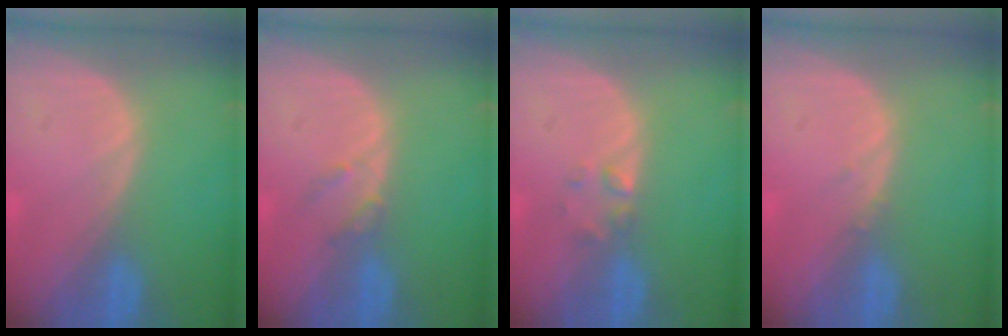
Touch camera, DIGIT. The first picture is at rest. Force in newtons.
{"total": 1.9, "press": 1.9, "slide": 0.1}
{"total": 1.7, "press": 1.7, "slide": 0.2}
{"total": 0.6, "press": 0.6, "slide": 0.3}